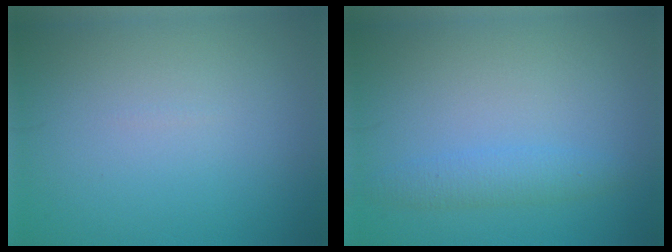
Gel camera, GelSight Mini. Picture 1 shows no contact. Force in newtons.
{"total": 2.0, "press": 2.0, "slide": 0.1}